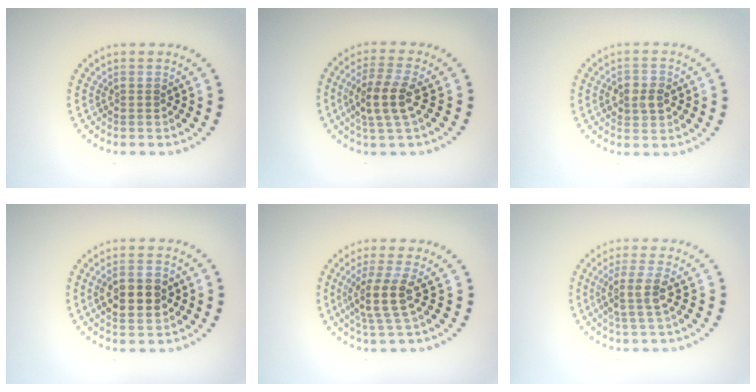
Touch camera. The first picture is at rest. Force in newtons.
{"total": 3.7, "press": 3.4, "slide": 1.5}
{"total": 2.4, "press": 2.4, "slide": 0.2}
{"total": 4.4, "press": 4.4, "slide": 0.3}
{"total": 3.7, "press": 2.9, "slide": 2.3}
{"total": 3.0, "press": 2.4, "slide": 1.7}